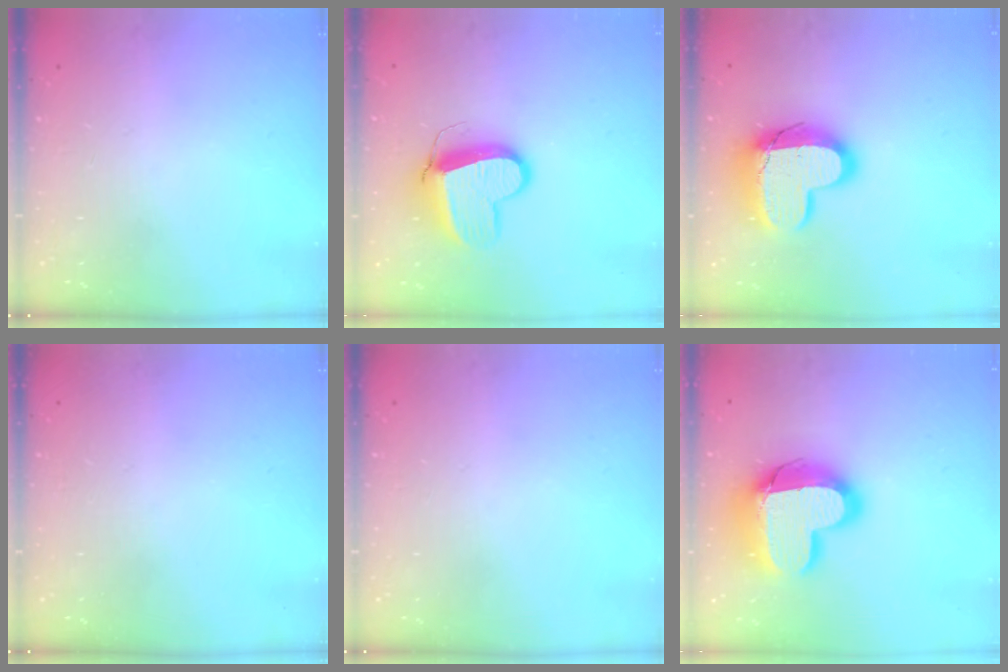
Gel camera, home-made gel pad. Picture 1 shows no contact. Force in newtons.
{"total": 11.5, "press": 11.4, "slide": 1.3}
{"total": 15.8, "press": 15.7, "slide": 1.0}
{"total": 0.0}
{"total": 0.0}
{"total": 18.9, "press": 18.9, "slide": 1.2}